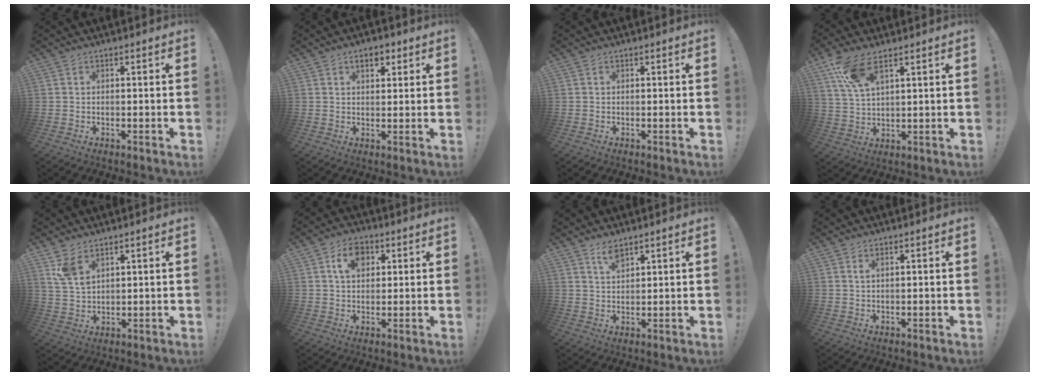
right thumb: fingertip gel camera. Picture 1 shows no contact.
{"total": 4.4, "force": [2.3, 2.6, 2.8], "torque": [-0.038, 0.002, 0.038]}
{"total": 0.0}
{"total": 9.3, "force": [6.0, 3.1, 6.3], "torque": [-0.125, -0.018, 0.114]}
{"total": 6.4, "force": [4.4, 3.0, 3.7], "torque": [-0.065, -0.023, 0.083]}
{"total": 8.1, "force": [2.9, 5.7, 5.0], "torque": [-0.073, 0.006, 0.052]}
{"total": 4.4, "force": [3.3, 1.4, 2.5], "torque": [-0.046, -0.016, 0.058]}
{"total": 1.3, "force": [0.8, 0.2, 1.0], "torque": [-0.014, -0.002, 0.012]}